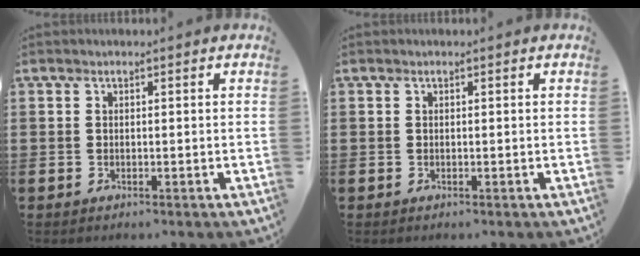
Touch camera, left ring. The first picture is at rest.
{"total": 0.0}